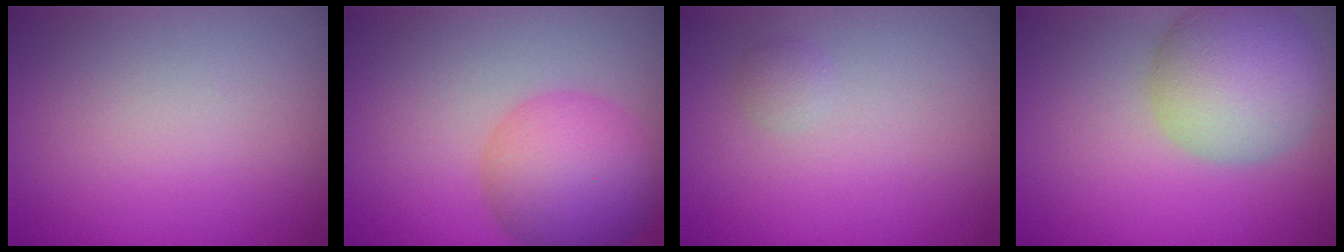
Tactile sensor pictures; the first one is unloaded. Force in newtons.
{"total": 6.8, "press": 6.8, "slide": 0.1}
{"total": 0.8, "press": 0.8, "slide": 0.1}
{"total": 7.3, "press": 7.3, "slide": 0.4}